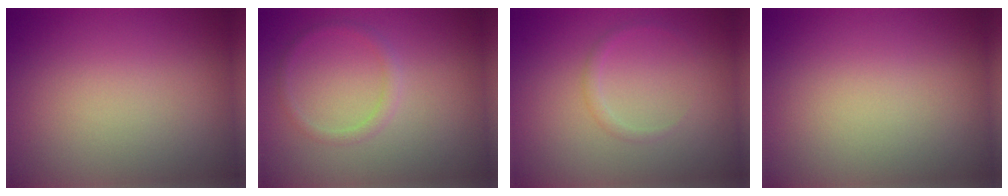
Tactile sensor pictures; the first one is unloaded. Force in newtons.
{"total": 1.2, "press": 1.2, "slide": 0.0}
{"total": 0.8, "press": 0.8, "slide": 0.0}
{"total": 0.0}